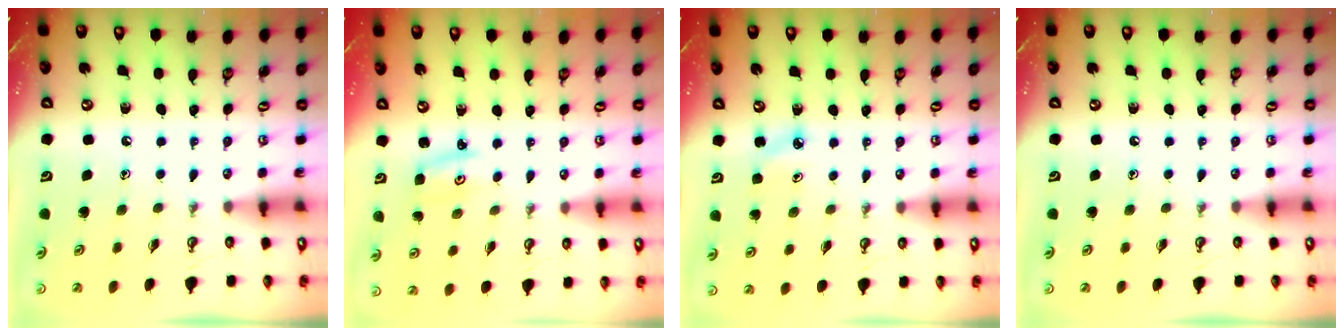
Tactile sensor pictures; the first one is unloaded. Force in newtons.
{"total": 3.3, "press": 3.3, "slide": 0.3}
{"total": 4.5, "press": 4.5, "slide": 0.7}
{"total": 0.0}